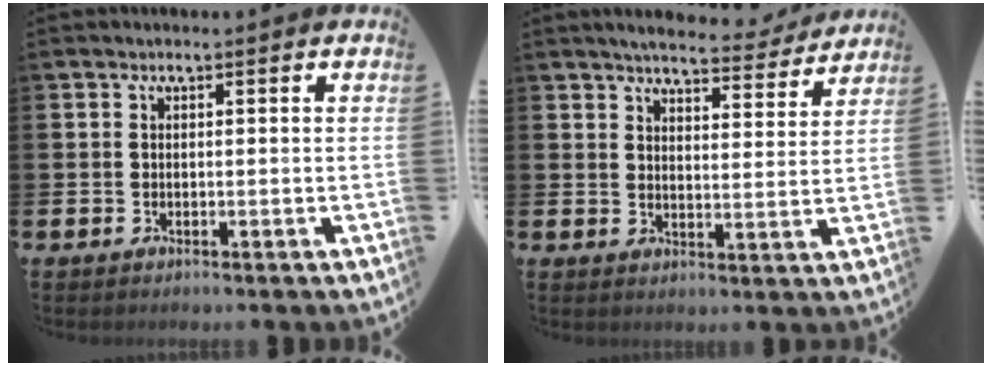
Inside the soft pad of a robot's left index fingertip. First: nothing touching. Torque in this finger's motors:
{"motor_torque": [0.65, -1.49, 0.10, 0.02]}